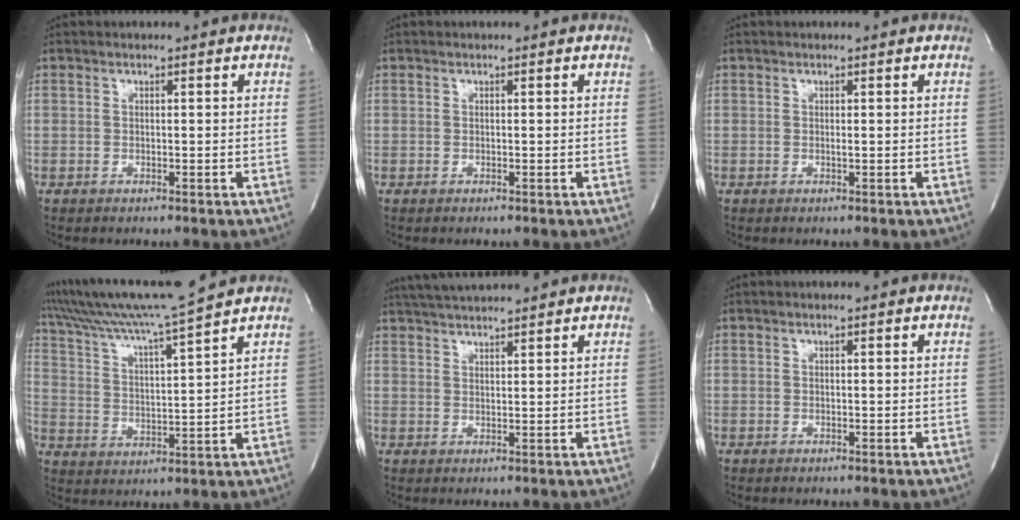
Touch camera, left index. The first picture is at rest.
{"total": 0.0}
{"total": 0.5, "force": [0.3, 0.0, 0.4], "torque": [-0.009, 0.001, 0.005]}
{"total": 14.8, "force": [13.2, -2.6, 6.3], "torque": [-0.121, -0.009, 0.222]}
{"total": 7.8, "force": [7.3, -0.2, 2.8], "torque": [-0.056, 0.031, 0.117]}
{"total": 0.9, "force": [0.8, -0.1, 0.3], "torque": [-0.008, 0.006, 0.013]}